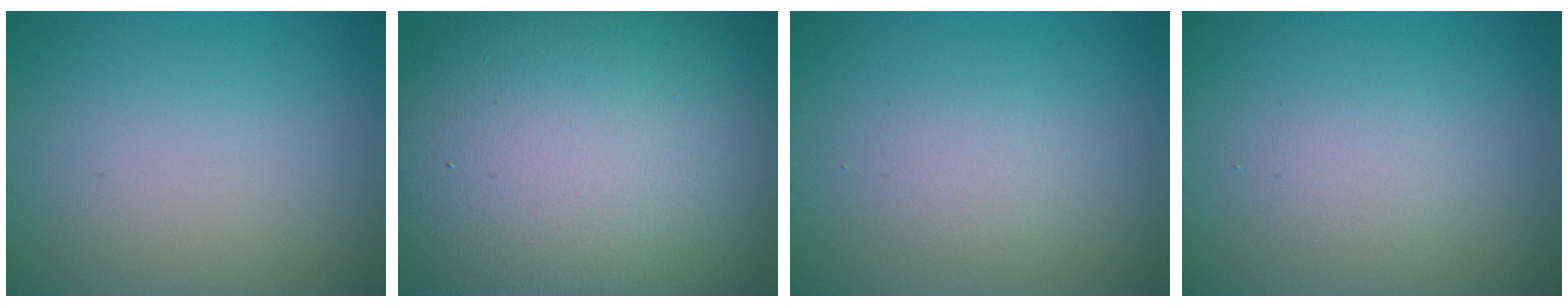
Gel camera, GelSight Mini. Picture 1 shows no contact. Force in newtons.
{"total": 19.3, "press": 19.3, "slide": 1.0}
{"total": 1.2, "press": 1.2, "slide": 0.0}
{"total": 1.1, "press": 1.1, "slide": 0.1}